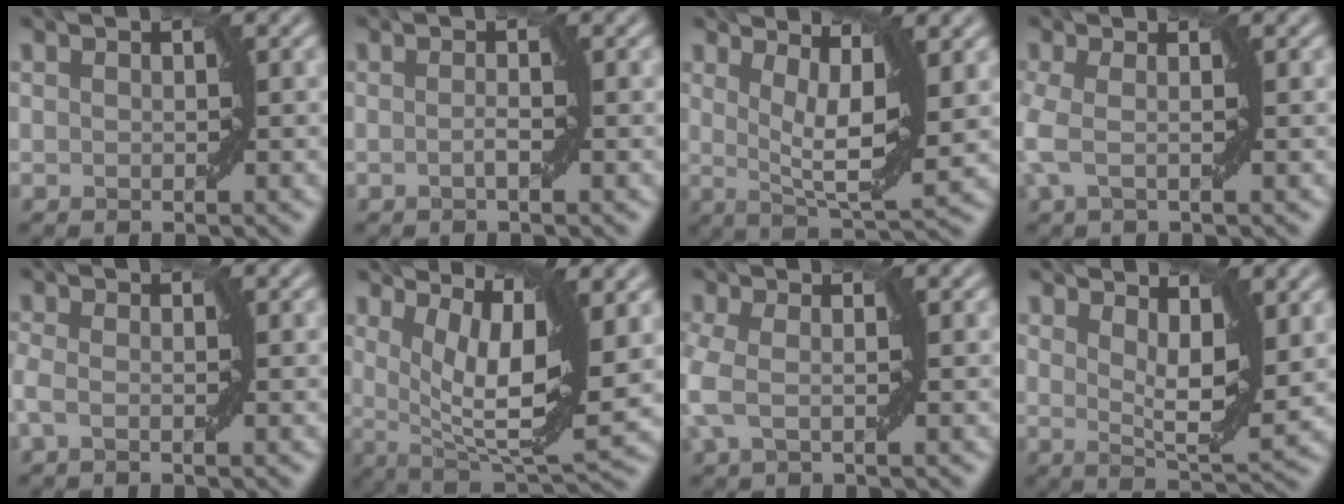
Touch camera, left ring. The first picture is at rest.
{"total": 1.0, "force": [-0.3, 0.0, 1.0], "torque": [-0.018, 0.000, -0.005]}
{"total": 6.1, "force": [2.1, 1.6, 5.5], "torque": [-0.089, -0.009, 0.039]}
{"total": 2.6, "force": [-0.1, 0.5, 2.5], "torque": [-0.063, 0.001, -0.008]}
{"total": 1.4, "force": [-0.3, 0.3, 1.4], "torque": [-0.030, -0.002, -0.010]}
{"total": 9.0, "force": [2.7, 2.5, 8.2], "torque": [-0.131, -0.006, 0.052]}
{"total": 2.8, "force": [-0.1, 0.8, 2.7], "torque": [-0.071, 0.003, -0.010]}
{"total": 4.8, "force": [2.2, 1.4, 4.0], "torque": [-0.063, -0.011, 0.040]}